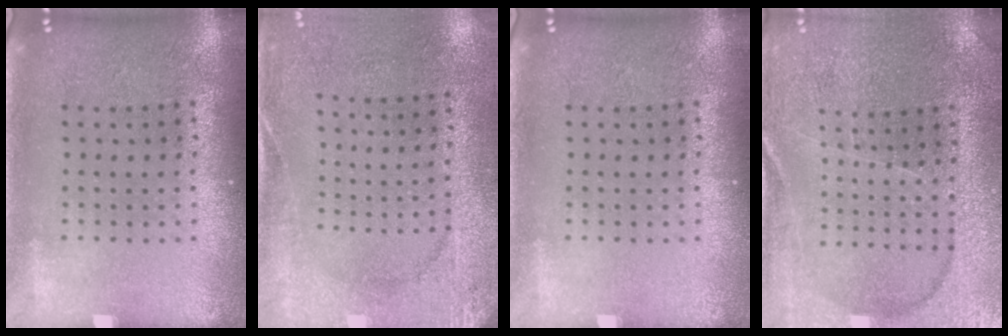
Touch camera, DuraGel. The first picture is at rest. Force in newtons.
{"total": 2.7, "press": 2.2, "slide": 1.7}
{"total": 0.0}
{"total": 1.8, "press": 1.8, "slide": 0.2}